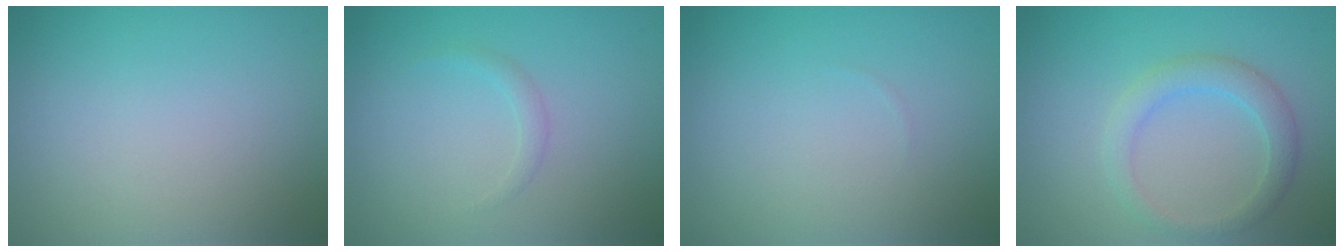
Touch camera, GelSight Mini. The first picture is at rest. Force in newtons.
{"total": 0.9, "press": 0.9, "slide": 0.0}
{"total": 0.0}
{"total": 2.7, "press": 2.7, "slide": 0.0}